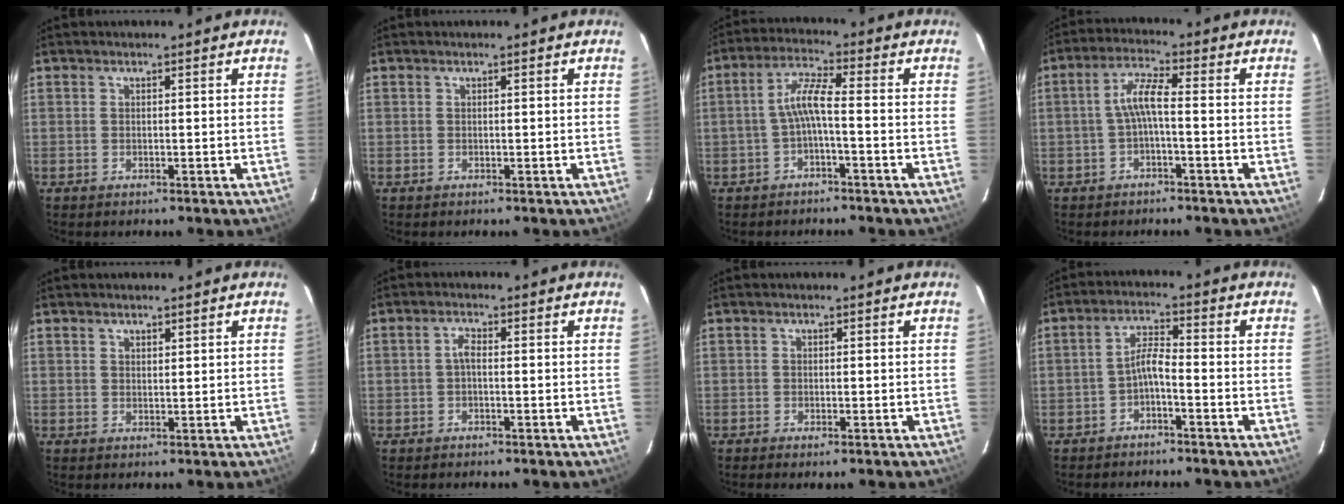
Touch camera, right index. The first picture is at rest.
{"total": 0.0}
{"total": 4.9, "force": [-1.8, 0.5, 4.5], "torque": [-0.104, 0.014, -0.032]}
{"total": 4.7, "force": [-1.3, 0.7, 4.4], "torque": [-0.098, 0.013, -0.025]}
{"total": 1.3, "force": [1.0, 0.6, 0.4], "torque": [-0.004, 0.002, 0.017]}
{"total": 1.7, "force": [-0.3, 0.7, 1.5], "torque": [-0.031, 0.008, -0.008]}
{"total": 0.7, "force": [-0.5, 0.1, 0.5], "torque": [-0.010, -0.001, -0.009]}
{"total": 3.5, "force": [-2.2, 0.6, 2.6], "torque": [-0.061, 0.014, -0.040]}